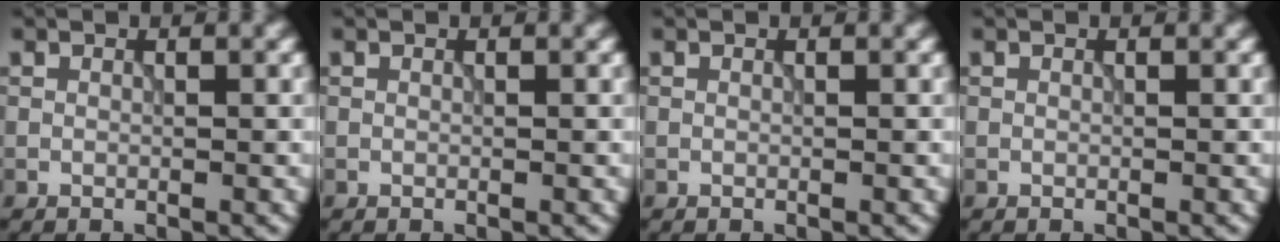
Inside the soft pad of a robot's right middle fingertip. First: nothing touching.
{"total": 0.0}
{"total": 0.0}
{"total": 0.0}